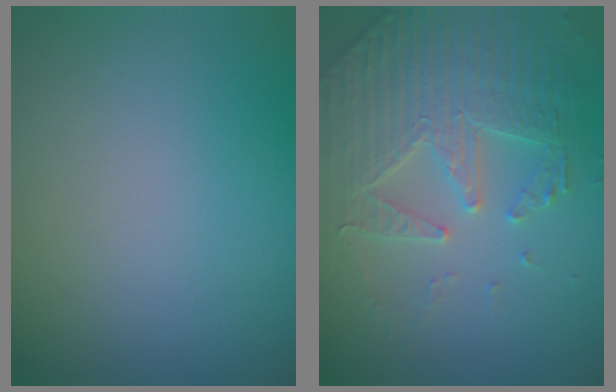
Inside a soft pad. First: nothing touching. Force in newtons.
{"total": 4.4, "press": 4.2, "slide": 1.3}